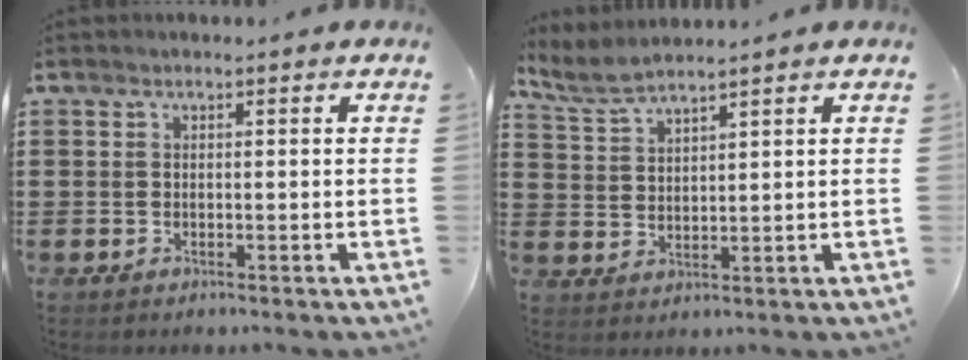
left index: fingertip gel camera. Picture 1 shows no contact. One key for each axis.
{"total": 3.9, "fx": 3.6, "fy": 0.2, "fz": 1.4, "tx": -0.039, "ty": -0.007, "tz": 0.066}